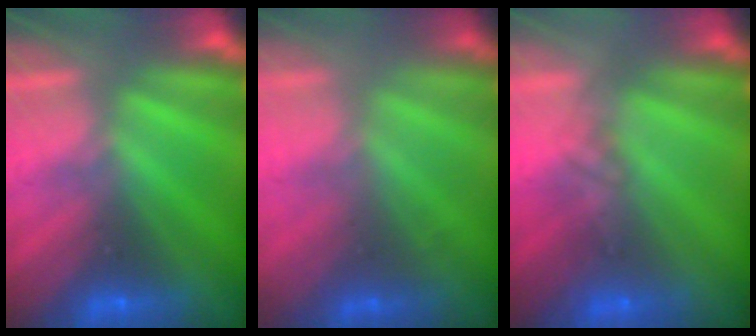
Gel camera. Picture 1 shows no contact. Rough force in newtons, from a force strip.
{"total": 1.7}
{"total": 1.7}